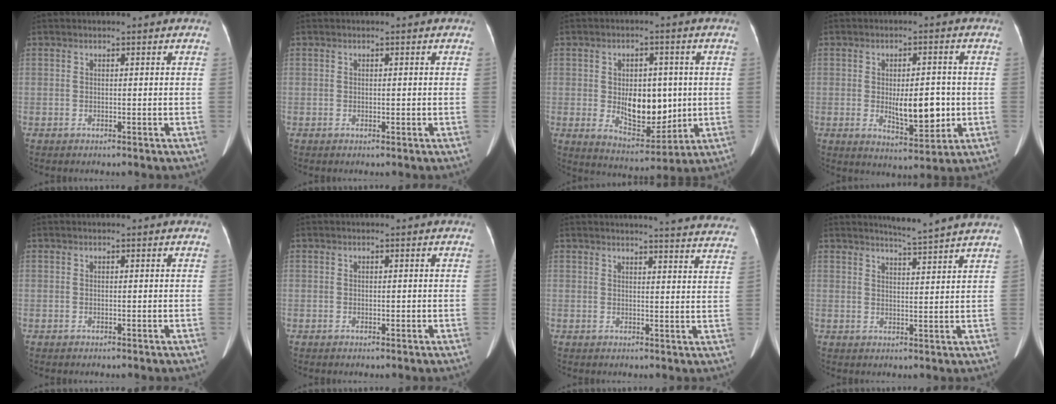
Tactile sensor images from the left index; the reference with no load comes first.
{"total": 0.6, "force": [-0.1, 0.3, 0.5], "torque": [-0.008, -0.001, -0.001]}
{"total": 10.2, "force": [0.0, 5.7, 8.5], "torque": [-0.135, 0.000, 0.014]}
{"total": 8.4, "force": [-0.9, 3.2, 7.8], "torque": [-0.118, -0.009, -0.007]}
{"total": 0.0}
{"total": 0.7, "force": [-0.2, 0.4, 0.6], "torque": [-0.009, 0.000, -0.001]}
{"total": 16.9, "force": [16.4, 0.6, 4.4], "torque": [-0.039, -0.077, 0.162]}
{"total": 5.9, "force": [5.5, -1.5, 1.5], "torque": [-0.032, -0.009, 0.071]}